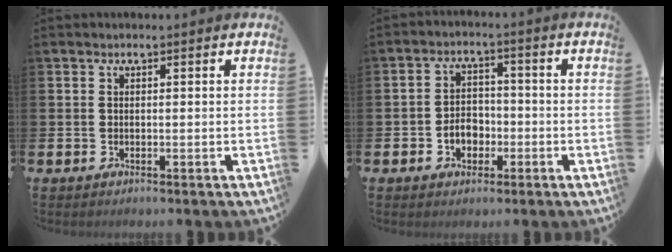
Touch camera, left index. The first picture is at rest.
{"total": 3.9, "force": [-1.5, 3.0, 2.0], "torque": [-0.032, 0.004, -0.034]}